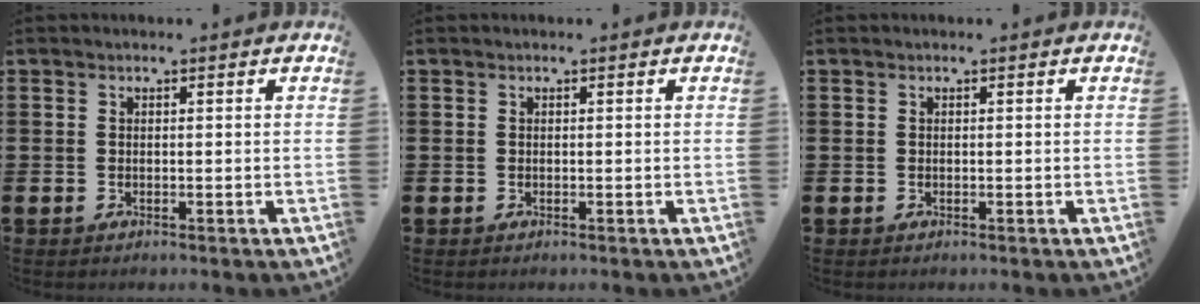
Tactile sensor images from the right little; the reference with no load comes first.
{"total": 0.0}
{"total": 0.0}